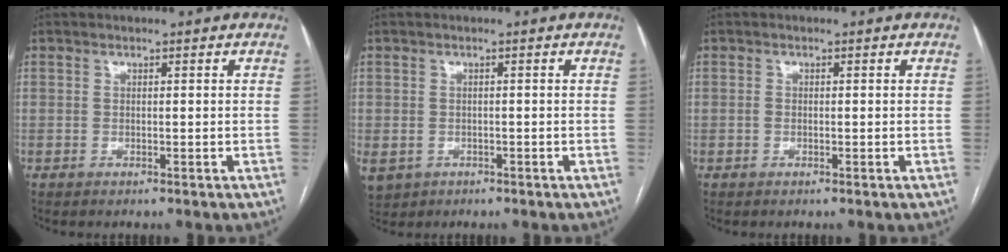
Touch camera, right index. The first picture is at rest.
{"total": 5.8, "force": [-2.5, 4.8, 2.0], "torque": [-0.056, -0.006, -0.030]}
{"total": 0.6, "force": [-0.2, 0.4, 0.5], "torque": [-0.010, 0.001, -0.005]}